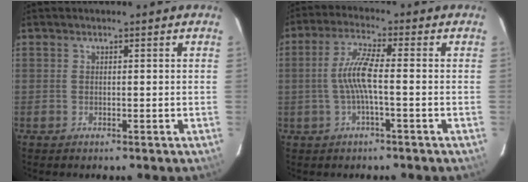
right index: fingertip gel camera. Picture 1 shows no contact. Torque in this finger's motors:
{"motor_torque": [0.94, 0.10, 0.52, 0.16]}